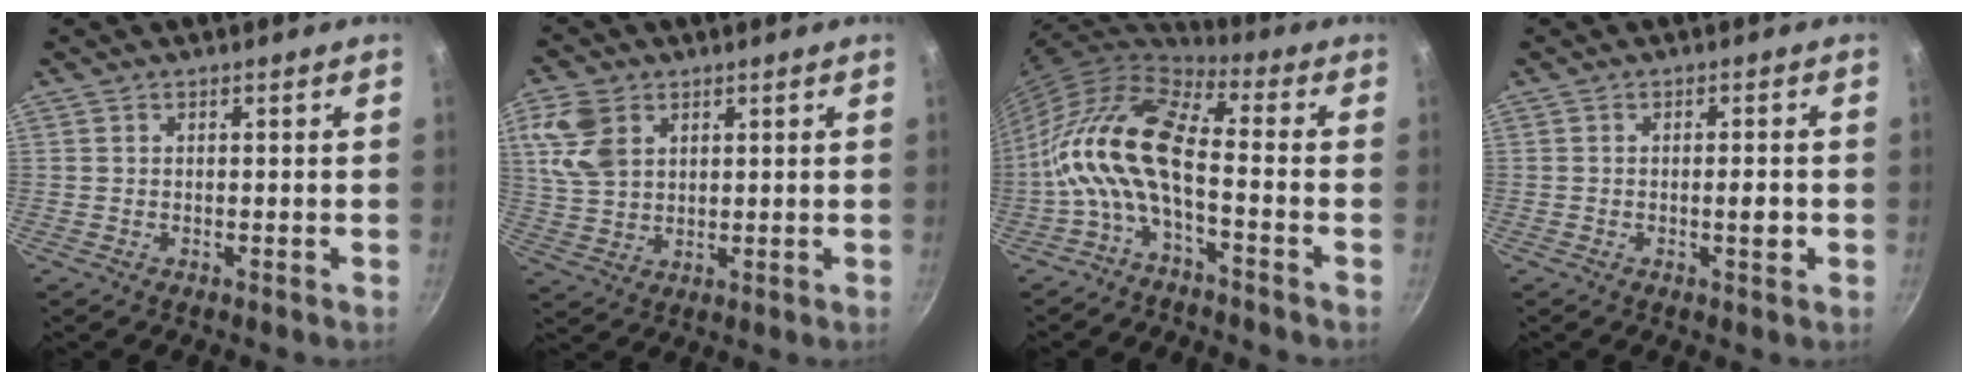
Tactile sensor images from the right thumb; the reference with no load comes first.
{"total": 9.2, "force": [3.5, 6.5, 5.6], "torque": [-0.103, -0.002, 0.074]}
{"total": 14.2, "force": [-3.0, 5.9, 12.6], "torque": [-0.256, 0.042, -0.074]}
{"total": 2.9, "force": [-0.6, 0.8, 2.8], "torque": [-0.035, 0.004, -0.009]}